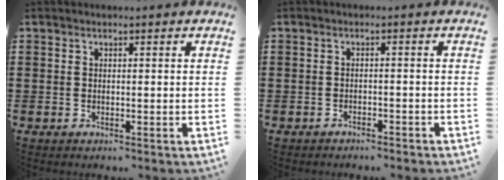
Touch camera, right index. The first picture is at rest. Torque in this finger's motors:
{"motor_torque": [1.16, -0.98, 0.37, -0.01]}